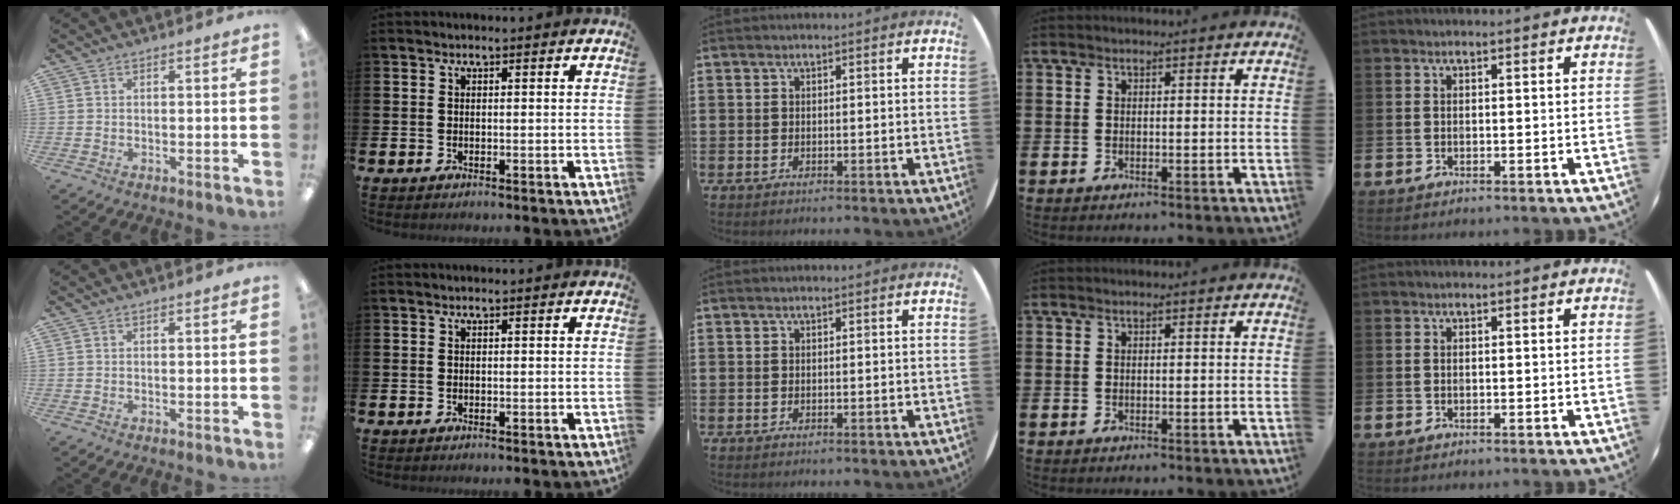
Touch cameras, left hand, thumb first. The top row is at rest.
{}